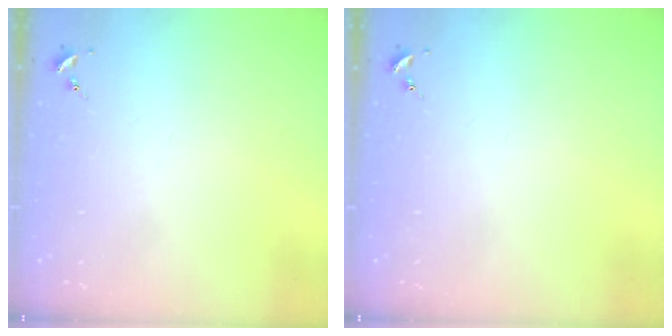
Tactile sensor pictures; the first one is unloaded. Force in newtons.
{"total": 0.0}